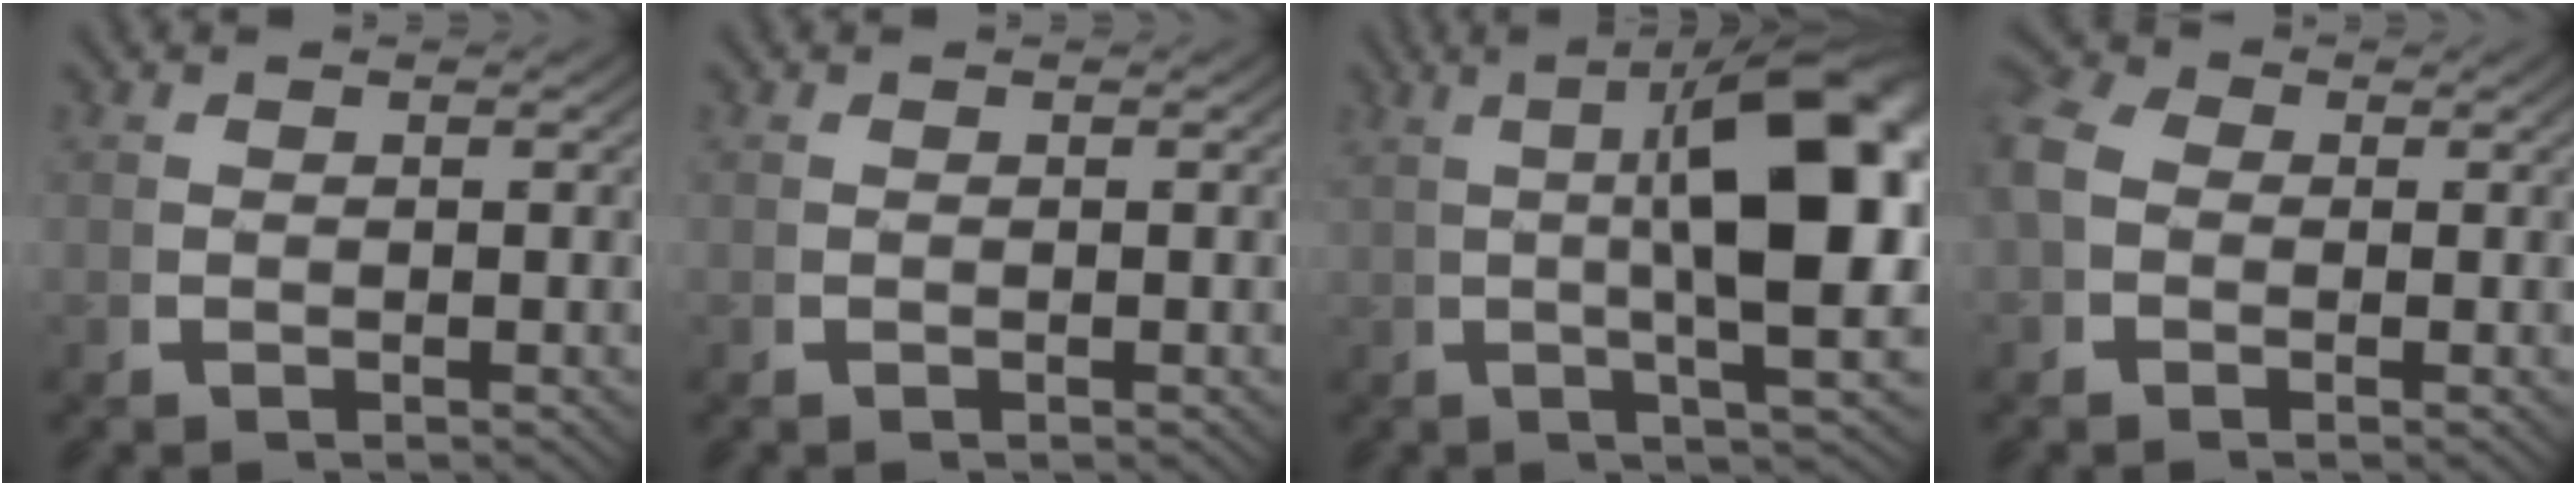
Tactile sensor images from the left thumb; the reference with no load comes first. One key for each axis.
{"total": 0.0}
{"total": 14.7, "fx": 2.5, "fy": 5.0, "fz": 13.6, "tx": -0.177, "ty": 0.009, "tz": 0.034}
{"total": 4.5, "fx": 0.7, "fy": 3.7, "fz": 2.4, "tx": -0.051, "ty": -0.001, "tz": 0.001}